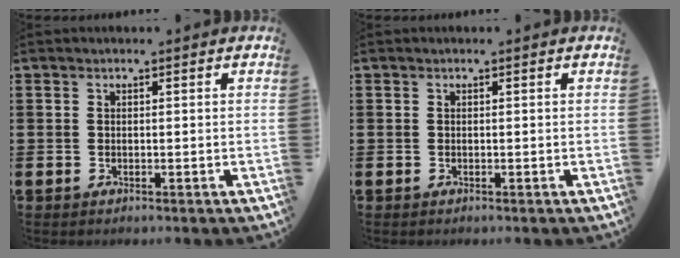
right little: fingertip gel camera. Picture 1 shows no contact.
{"total": 0.0}